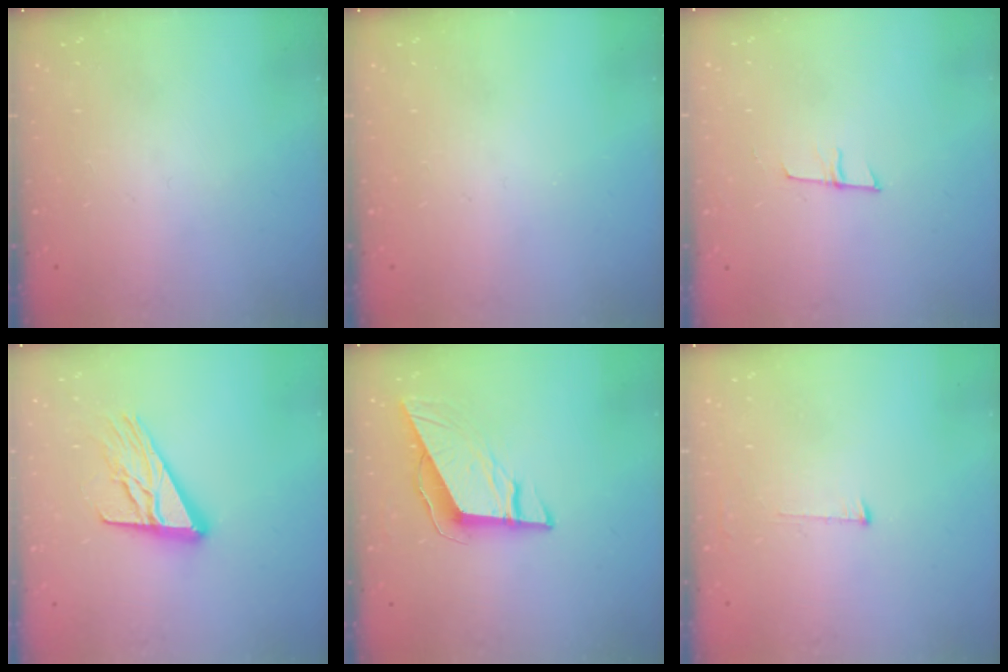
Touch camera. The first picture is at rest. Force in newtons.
{"total": 0.0}
{"total": 5.5, "press": 5.5, "slide": 0.3}
{"total": 13.9, "press": 13.9, "slide": 1.1}
{"total": 9.6, "press": 9.5, "slide": 1.0}
{"total": 4.0, "press": 4.0, "slide": 0.2}